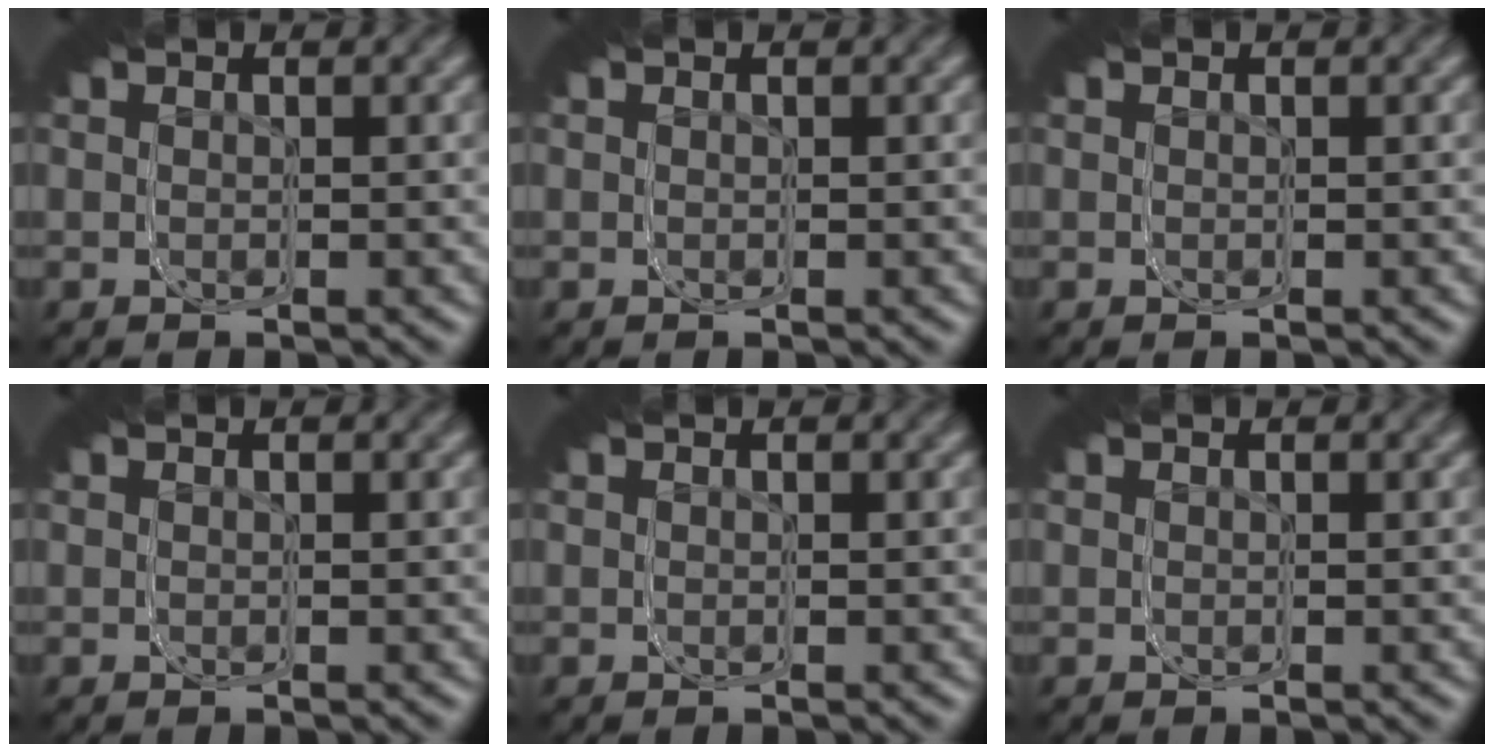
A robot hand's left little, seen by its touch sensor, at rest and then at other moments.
{"total": 0.0}
{"total": 0.0}
{"total": 0.0}
{"total": 0.0}
{"total": 0.0}